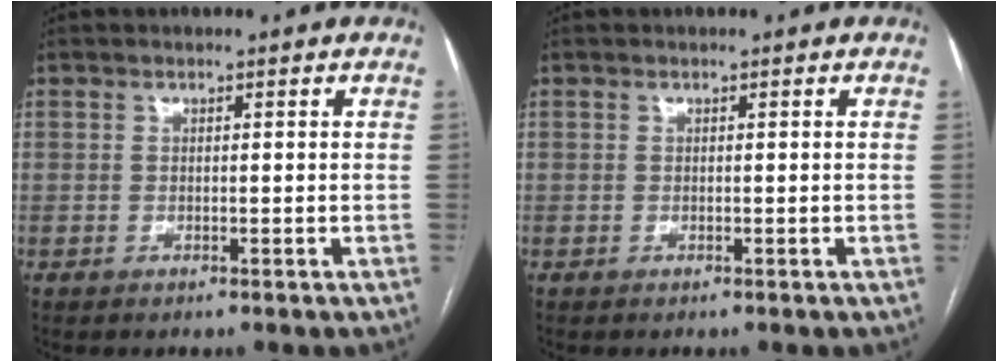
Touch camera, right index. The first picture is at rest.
{"total": 0.0}